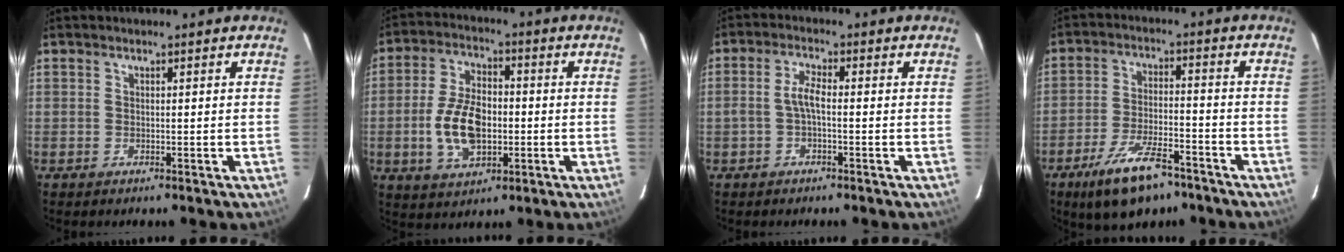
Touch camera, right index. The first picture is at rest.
{"total": 11.8, "force": [-2.0, 7.0, 9.3], "torque": [-0.186, 0.009, -0.029]}
{"total": 3.3, "force": [-0.7, 0.9, 3.1], "torque": [-0.067, 0.010, -0.015]}
{"total": 12.8, "force": [-8.8, 4.7, 8.1], "torque": [-0.171, -0.013, -0.145]}